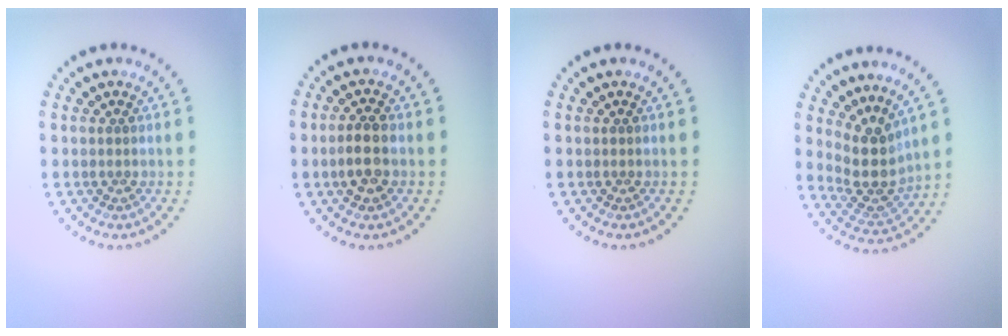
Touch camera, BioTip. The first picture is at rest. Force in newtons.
{"total": 2.5, "press": 2.5, "slide": 0.3}
{"total": 0.0}
{"total": 3.8, "press": 2.9, "slide": 2.5}